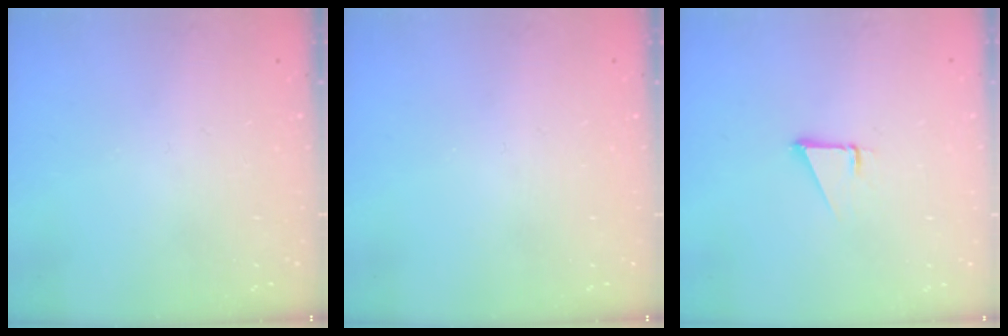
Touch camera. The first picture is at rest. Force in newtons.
{"total": 0.0}
{"total": 1.9, "press": 1.9, "slide": 0.0}